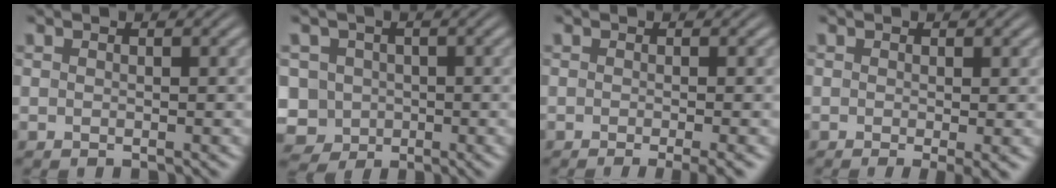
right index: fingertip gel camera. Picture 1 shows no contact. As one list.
[{"total": 10.9, "force": [-2.6, 10.1, 3.4], "torque": [-0.099, -0.054, -0.035]}, {"total": 2.8, "force": [-2.0, 0.4, 1.9], "torque": [-0.022, -0.005, -0.029]}, {"total": 2.0, "force": [-0.9, 0.2, 1.8], "torque": [-0.019, -0.010, -0.009]}]